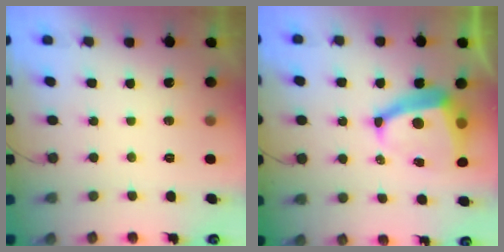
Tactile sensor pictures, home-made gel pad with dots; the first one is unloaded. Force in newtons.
{"total": 10.3, "press": 10.2, "slide": 1.2}